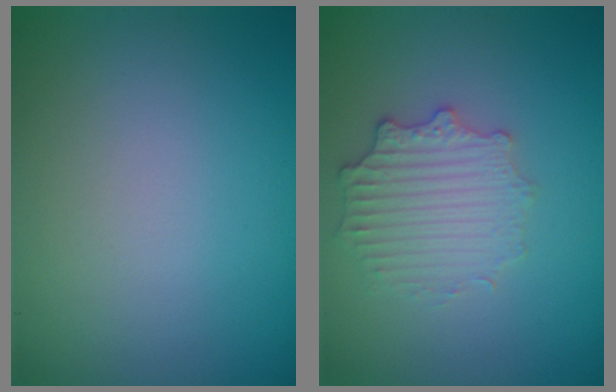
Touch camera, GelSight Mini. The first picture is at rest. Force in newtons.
{"total": 2.7, "press": 2.6, "slide": 0.8}